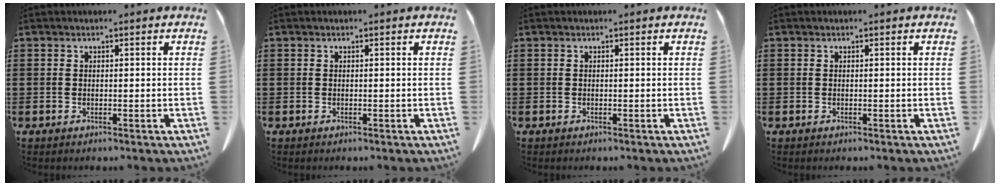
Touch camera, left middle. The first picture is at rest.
{"total": 0.0}
{"total": 0.0}
{"total": 0.0}